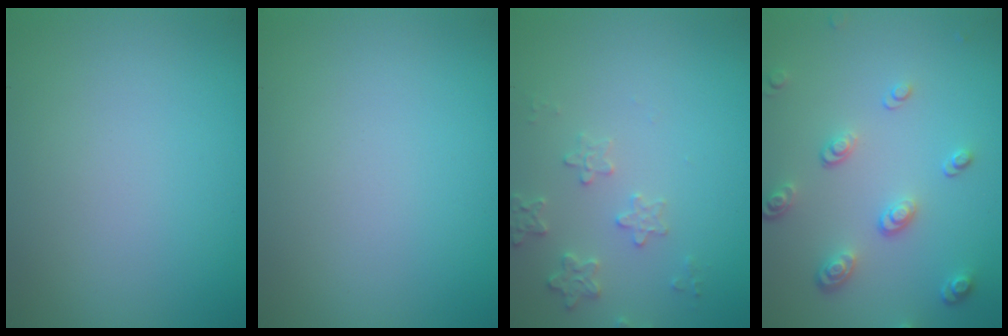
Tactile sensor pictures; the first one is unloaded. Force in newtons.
{"total": 0.0}
{"total": 2.2, "press": 2.1, "slide": 0.4}
{"total": 3.2, "press": 2.5, "slide": 2.1}